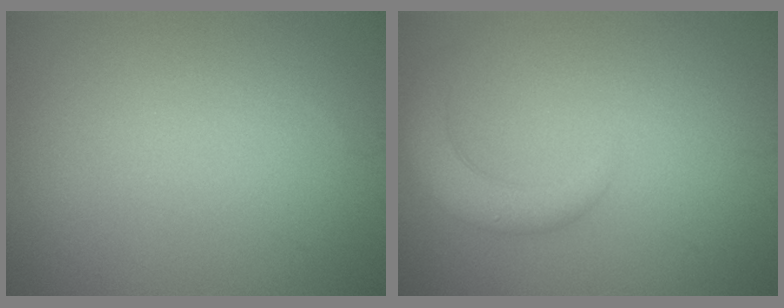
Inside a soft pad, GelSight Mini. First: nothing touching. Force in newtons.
{"total": 2.8, "press": 2.8, "slide": 0.4}